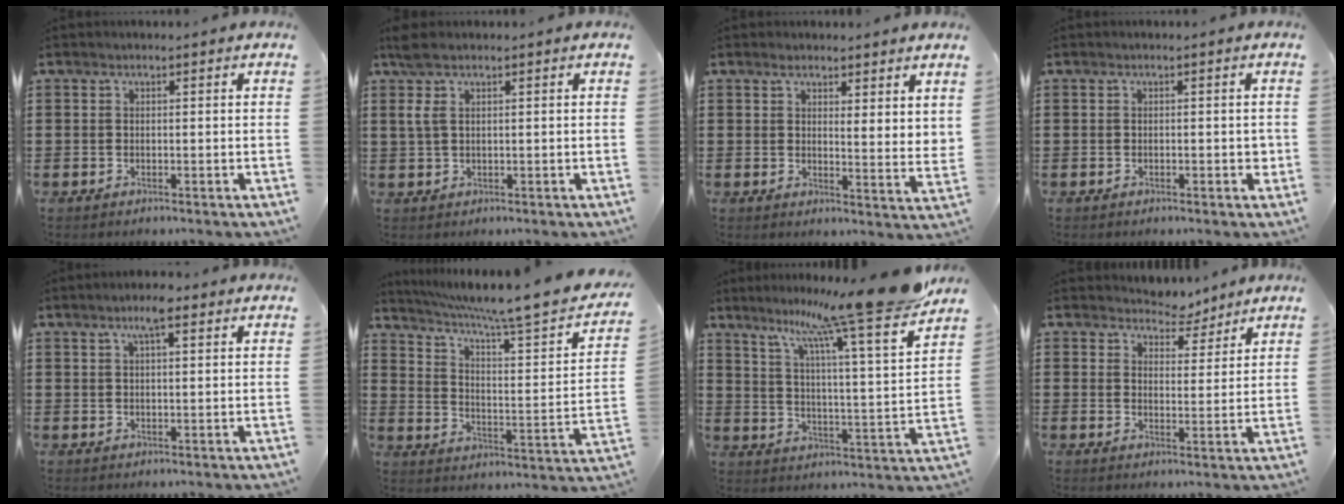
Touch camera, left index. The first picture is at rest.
{"total": 3.0, "force": [1.4, 1.1, 2.4], "torque": [-0.060, 0.003, 0.022]}
{"total": 2.9, "force": [2.7, 0.1, 1.0], "torque": [-0.025, -0.008, 0.047]}
{"total": 1.0, "force": [-0.3, 0.4, 0.8], "torque": [-0.015, 0.002, -0.006]}
{"total": 4.6, "force": [3.1, 0.9, 3.4], "torque": [-0.065, 0.004, 0.051]}
{"total": 7.1, "force": [5.6, -0.4, 4.4], "torque": [-0.100, -0.045, 0.082]}
{"total": 14.1, "force": [12.5, -1.0, 6.6], "torque": [-0.115, -0.097, 0.195]}
{"total": 4.3, "force": [4.2, 1.0, -0.2], "torque": [-0.006, -0.018, 0.075]}